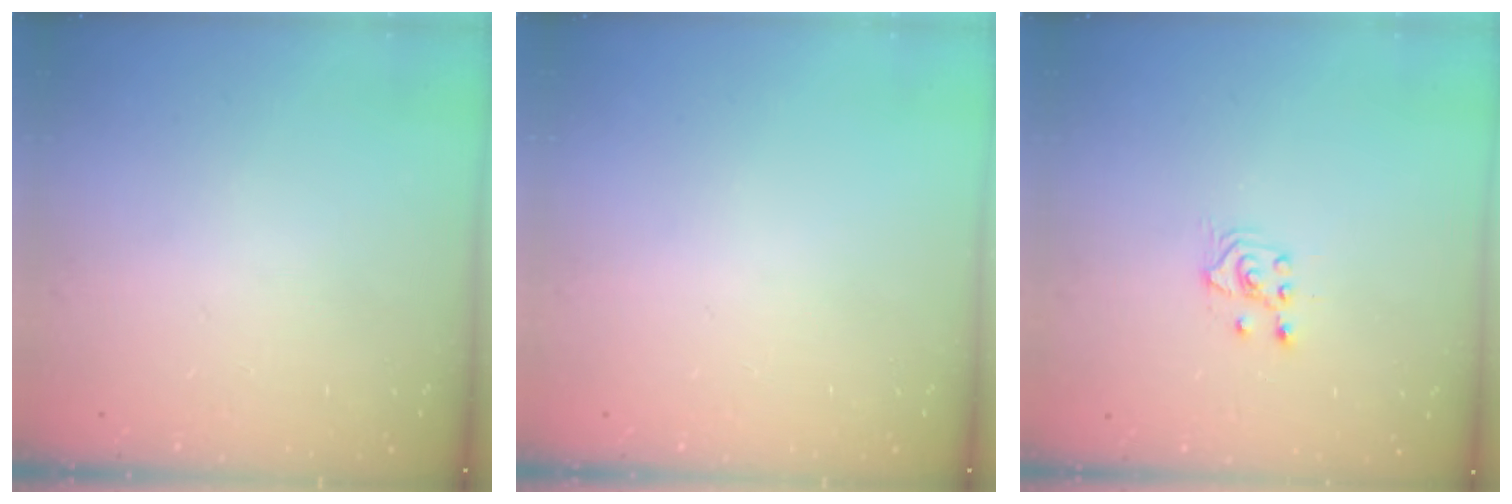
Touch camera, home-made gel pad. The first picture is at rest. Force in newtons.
{"total": 0.0}
{"total": 2.5, "press": 2.4, "slide": 0.7}